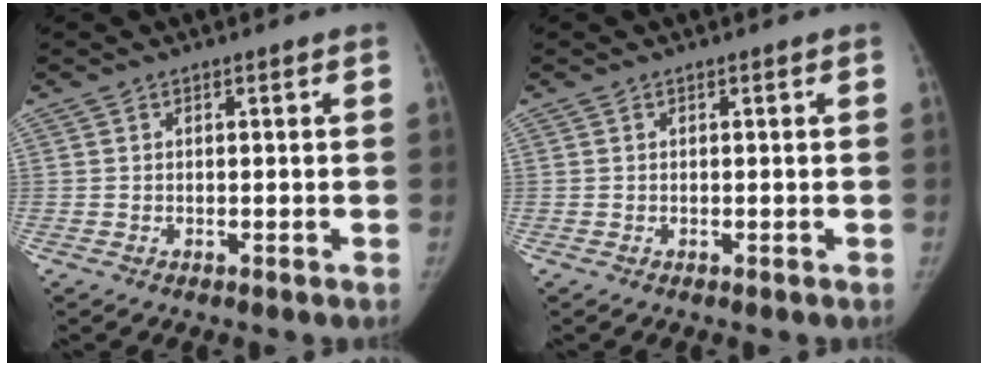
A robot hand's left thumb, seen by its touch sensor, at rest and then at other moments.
{"total": 0.0}